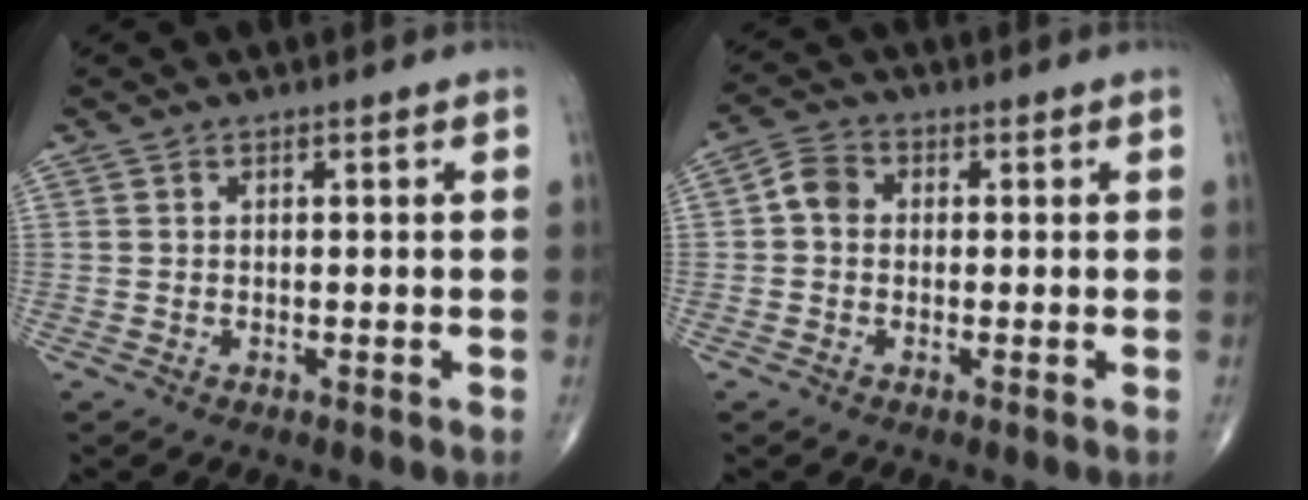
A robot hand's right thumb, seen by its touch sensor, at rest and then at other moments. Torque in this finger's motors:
{"motor_torque": [0.04, 0.03, 0.06, -0.03, 0.02]}